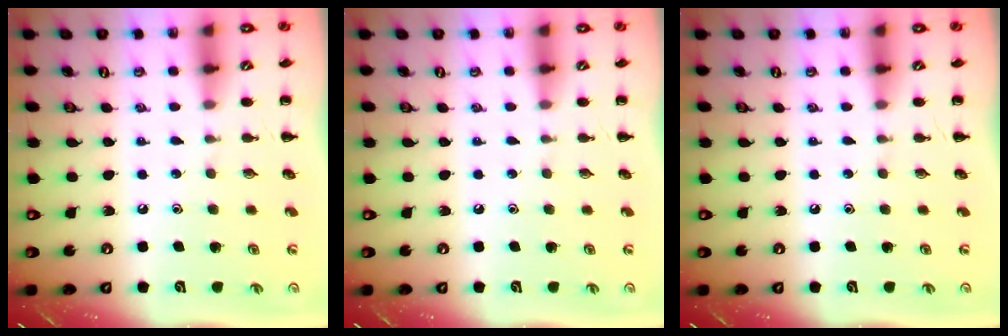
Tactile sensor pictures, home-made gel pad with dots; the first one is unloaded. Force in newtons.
{"total": 0.0}
{"total": 0.0}